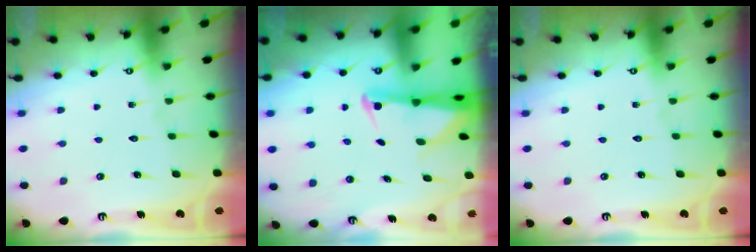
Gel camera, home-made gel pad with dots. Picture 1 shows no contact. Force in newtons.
{"total": 2.8, "press": 2.7, "slide": 0.4}
{"total": 0.0}